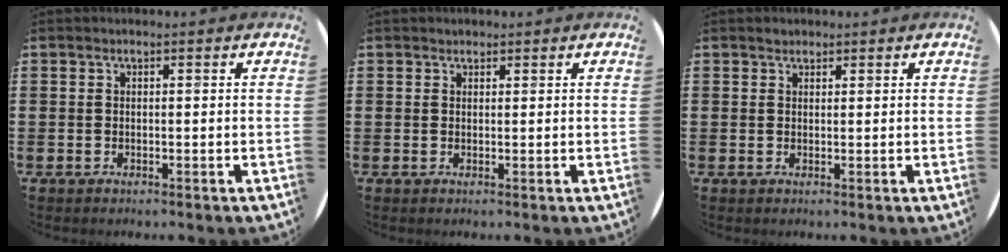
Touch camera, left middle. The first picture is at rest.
{"total": 0.8, "force": [0.7, 0.3, 0.0], "torque": [0.008, -0.002, 0.012]}
{"total": 0.9, "force": [0.8, 0.4, 0.0], "torque": [0.006, -0.001, 0.015]}